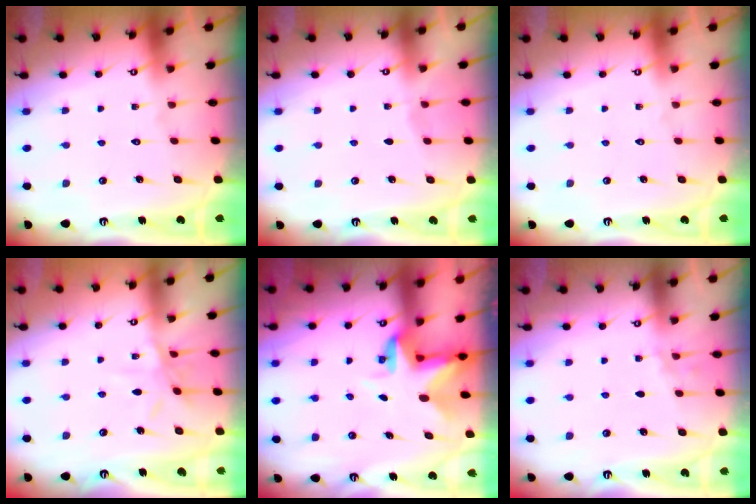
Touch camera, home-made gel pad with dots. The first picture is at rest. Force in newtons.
{"total": 1.4, "press": 1.3, "slide": 0.4}
{"total": 0.0}
{"total": 7.1, "press": 7.1, "slide": 0.6}
{"total": 3.9, "press": 3.9, "slide": 0.3}
{"total": 2.5, "press": 1.6, "slide": 1.8}